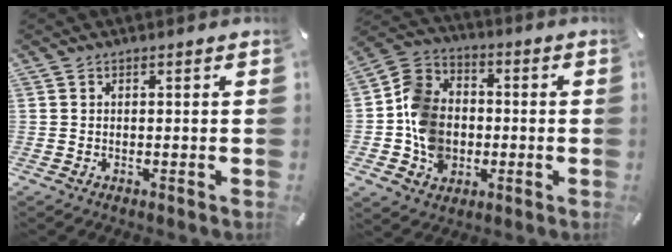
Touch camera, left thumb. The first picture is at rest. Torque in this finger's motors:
{"motor_torque": [1.69, 3.10, 0.71, -0.31, 0.49]}